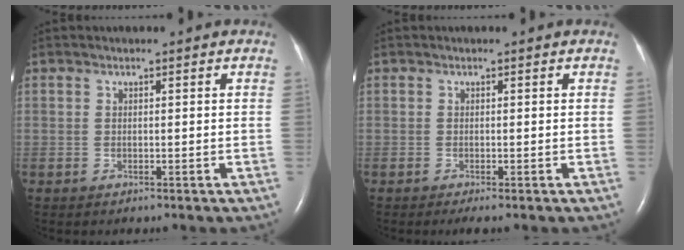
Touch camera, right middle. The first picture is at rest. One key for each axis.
{"total": 1.1, "fx": -0.8, "fy": 0.0, "fz": 0.8, "tx": -0.018, "ty": -0.006, "tz": -0.013}